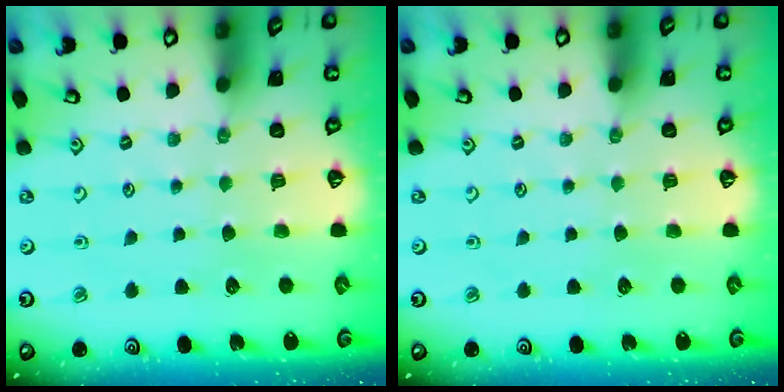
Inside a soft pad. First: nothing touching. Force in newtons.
{"total": 0.0}